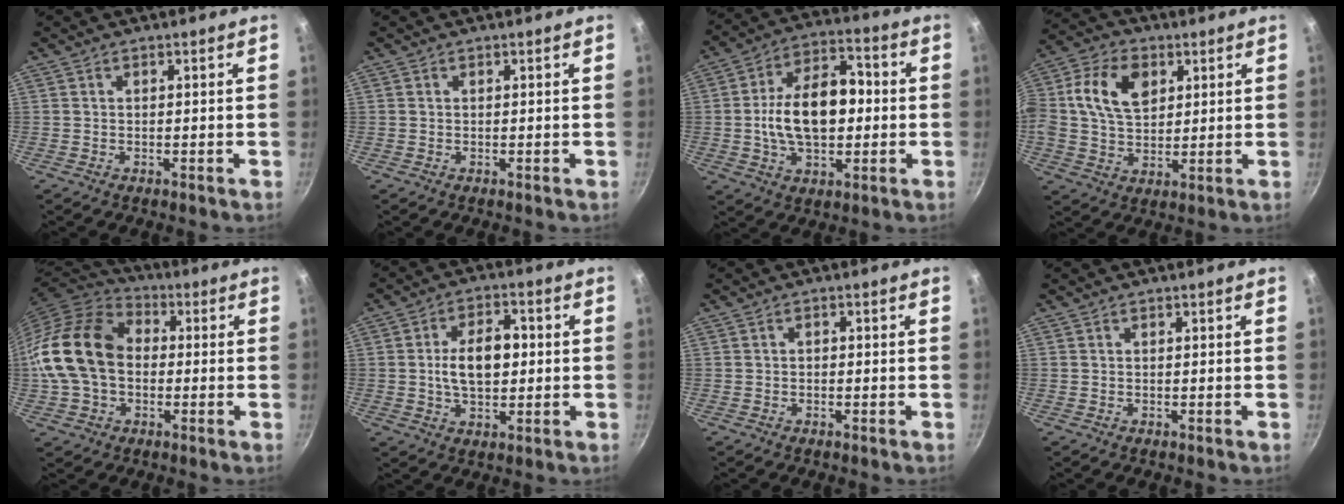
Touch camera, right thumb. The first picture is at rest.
{"total": 0.0}
{"total": 16.4, "force": [-0.4, 10.0, 12.9], "torque": [-0.186, 0.032, -0.014]}
{"total": 12.6, "force": [3.3, 8.6, 8.5], "torque": [-0.148, 0.005, 0.050]}
{"total": 18.1, "force": [0.0, 13.3, 12.2], "torque": [-0.217, 0.035, -0.010]}
{"total": 10.0, "force": [0.3, 5.9, 8.0], "torque": [-0.114, 0.014, 0.002]}
{"total": 0.7, "force": [-0.3, 0.5, 0.4], "torque": [-0.010, 0.007, -0.004]}
{"total": 0.0}